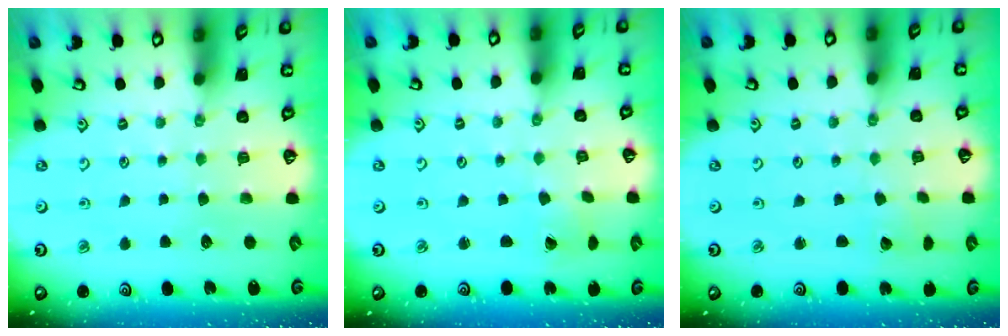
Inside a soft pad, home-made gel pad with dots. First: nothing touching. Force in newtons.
{"total": 0.8, "press": 0.8, "slide": 0.0}
{"total": 1.6, "press": 1.6, "slide": 0.0}